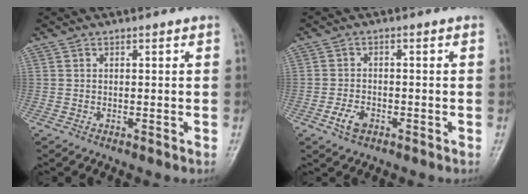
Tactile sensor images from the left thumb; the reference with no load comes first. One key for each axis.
{"total": 3.5, "fx": -1.7, "fy": 2.1, "fz": 2.2, "tx": -0.042, "ty": 0.007, "tz": -0.031}